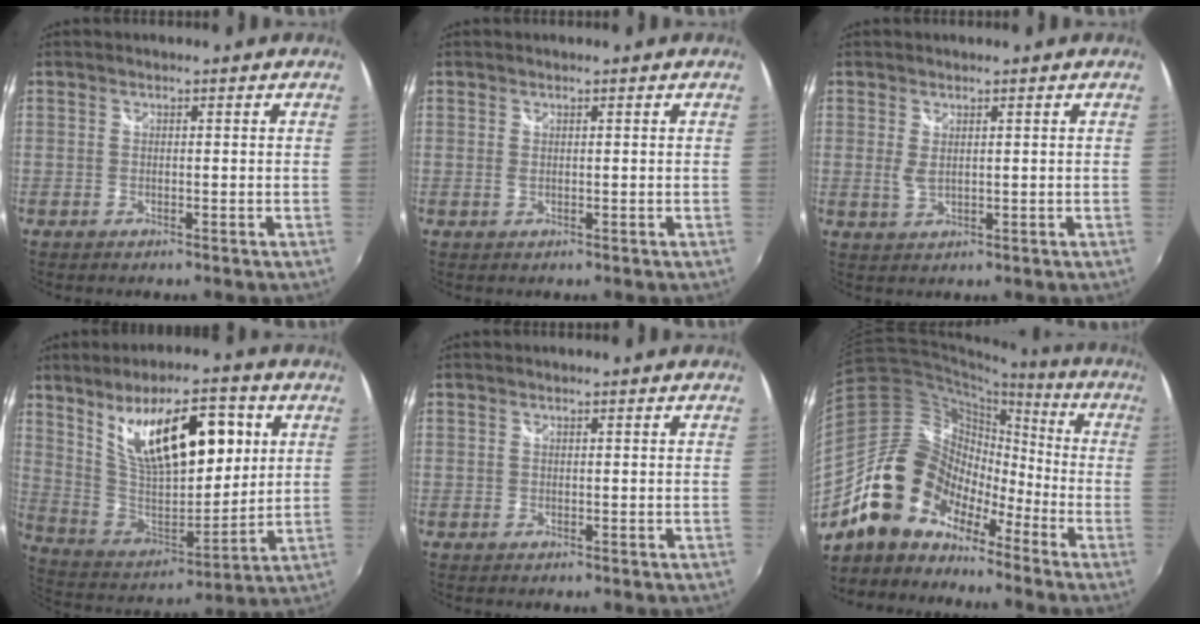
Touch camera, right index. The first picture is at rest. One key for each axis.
{"total": 0.8, "fx": 0.2, "fy": 0.4, "fz": 0.7, "tx": -0.014, "ty": 0.000, "tz": 0.003}
{"total": 2.1, "fx": 0.5, "fy": 1.0, "fz": 1.8, "tx": -0.035, "ty": -0.003, "tz": 0.011}
{"total": 20.3, "fx": 7.8, "fy": 8.5, "fz": 16.7, "tx": -0.271, "ty": -0.001, "tz": 0.151}
{"total": 0.0}
{"total": 14.4, "fx": -10.6, "fy": 8.4, "fz": 4.9, "tx": -0.093, "ty": 0.033, "tz": -0.209}